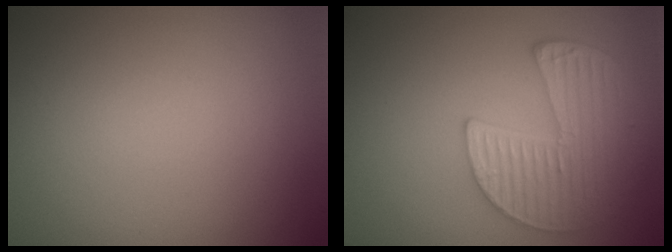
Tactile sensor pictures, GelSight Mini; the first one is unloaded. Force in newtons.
{"total": 5.3, "press": 4.4, "slide": 3.0}